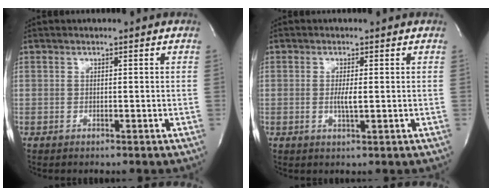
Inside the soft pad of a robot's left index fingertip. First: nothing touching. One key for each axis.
{"total": 2.1, "fx": -0.3, "fy": 0.2, "fz": 2.1, "tx": -0.046, "ty": -0.008, "tz": -0.004}